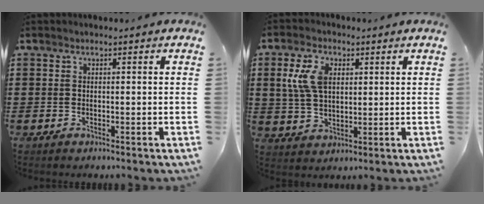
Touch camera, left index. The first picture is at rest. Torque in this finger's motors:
{"motor_torque": [1.11, 1.03, 0.67, 0.08]}